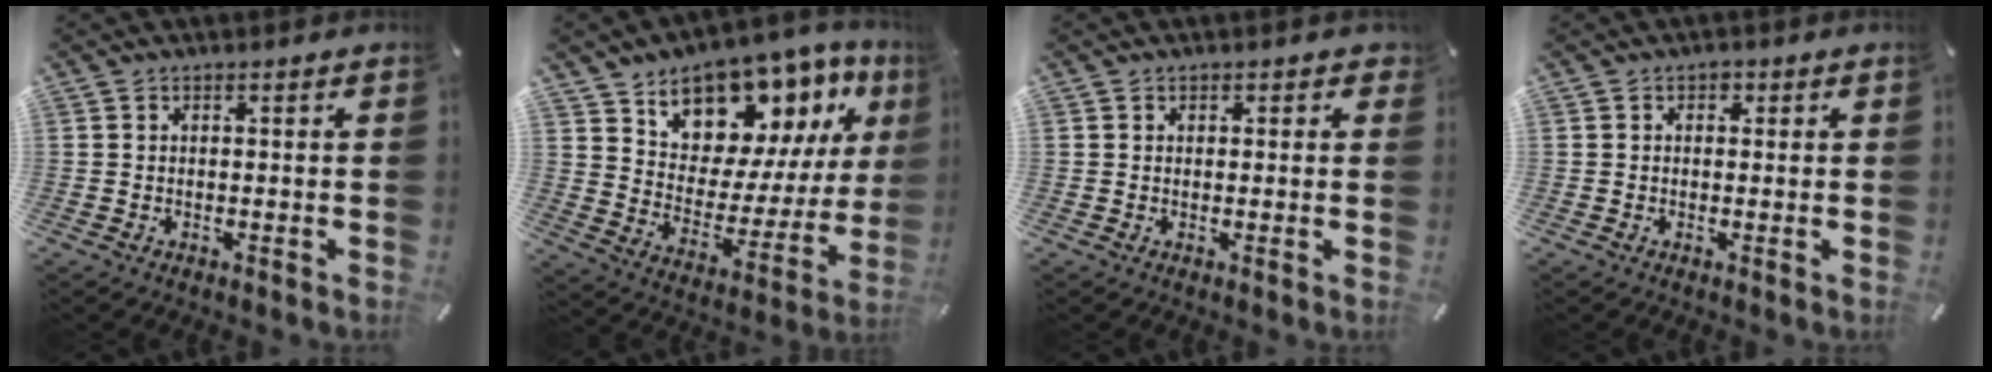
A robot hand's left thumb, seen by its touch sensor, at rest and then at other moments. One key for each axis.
{"total": 12.8, "fx": 10.5, "fy": 7.2, "fz": 2.0, "tx": -0.043, "ty": -0.114, "tz": 0.186}
{"total": 1.2, "fx": 0.4, "fy": 1.0, "fz": 0.3, "tx": 0.009, "ty": -0.001, "tz": 0.002}
{"total": 1.3, "fx": 0.3, "fy": 1.2, "fz": 0.5, "tx": -0.003, "ty": 0.004, "tz": 0.001}